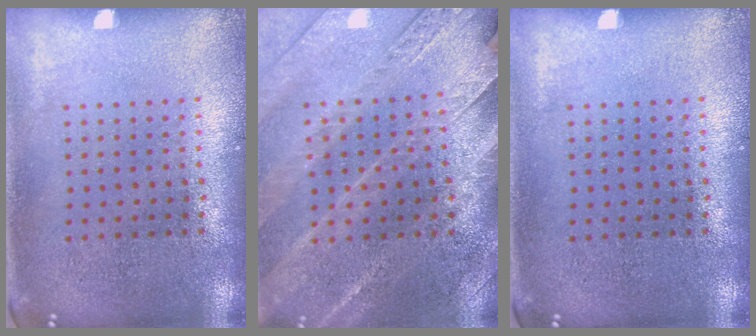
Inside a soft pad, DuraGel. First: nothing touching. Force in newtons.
{"total": 2.9, "press": 2.8, "slide": 0.4}
{"total": 0.0}